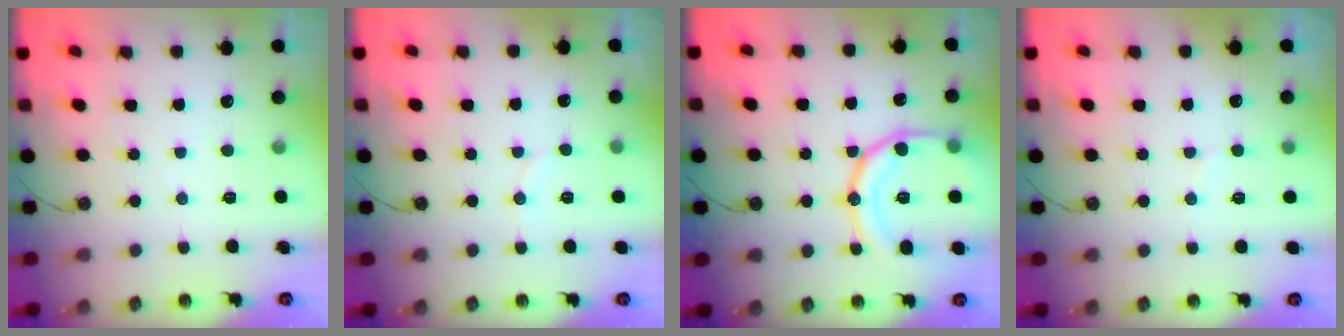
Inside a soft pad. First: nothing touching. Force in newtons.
{"total": 2.9, "press": 2.9, "slide": 0.3}
{"total": 16.6, "press": 16.6, "slide": 1.8}
{"total": 4.0, "press": 3.9, "slide": 1.0}